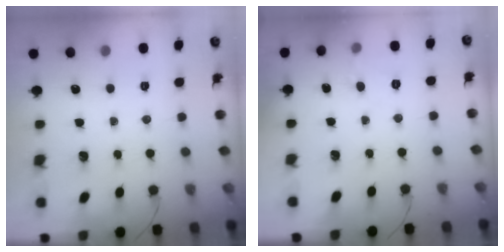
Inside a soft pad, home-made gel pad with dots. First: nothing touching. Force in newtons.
{"total": 4.7, "press": 4.4, "slide": 1.6}